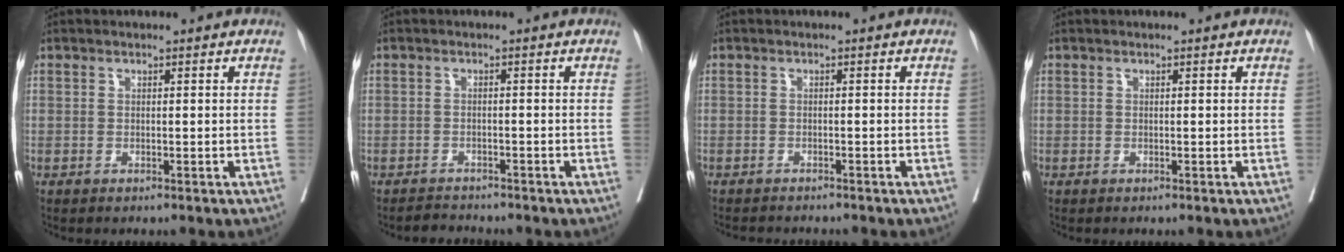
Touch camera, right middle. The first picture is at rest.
{"total": 1.8, "force": [-1.7, 0.2, -0.4], "torque": [0.000, -0.010, -0.029]}
{"total": 4.3, "force": [-4.1, 0.6, 1.3], "torque": [-0.019, -0.008, -0.056]}
{"total": 0.0}